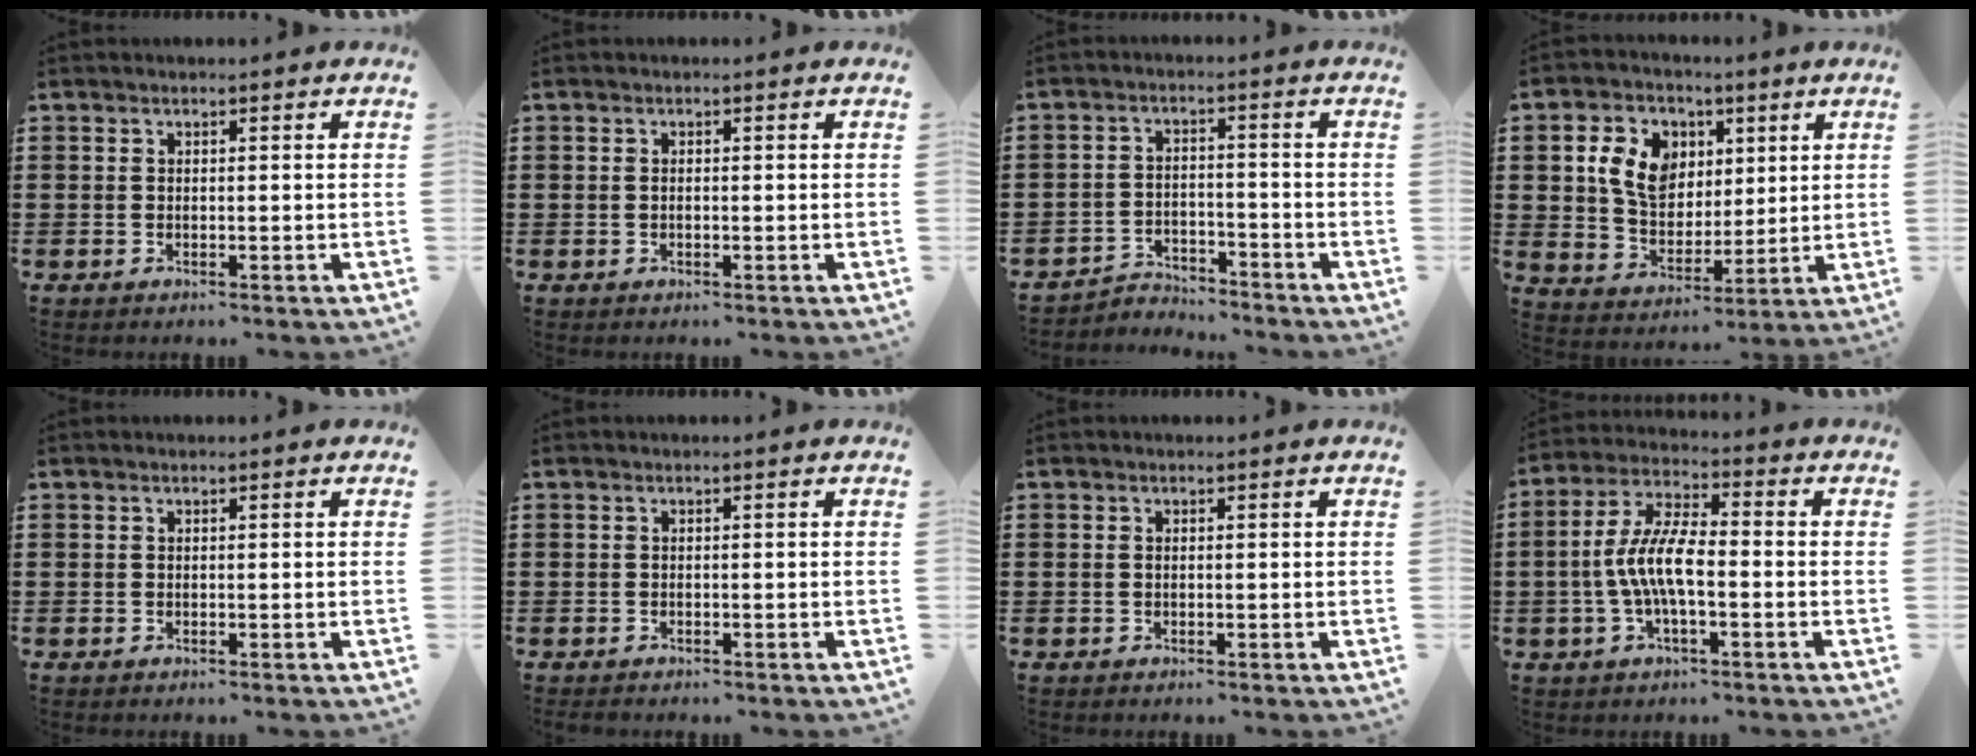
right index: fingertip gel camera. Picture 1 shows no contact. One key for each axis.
{"total": 0.6, "fx": -0.1, "fy": 0.3, "fz": 0.5, "tx": -0.012, "ty": -0.001, "tz": -0.001}
{"total": 3.5, "fx": -3.4, "fy": 0.7, "fz": 0.0, "tx": -0.008, "ty": 0.006, "tz": -0.073}
{"total": 9.0, "fx": 2.8, "fy": 7.1, "fz": 4.7, "tx": -0.104, "ty": 0.020, "tz": 0.050}
{"total": 0.0}
{"total": 0.5, "fx": -0.5, "fy": 0.0, "fz": 0.0, "tx": -0.003, "ty": -0.003, "tz": -0.010}
{"total": 0.0}
{"total": 8.1, "fx": -1.6, "fy": 2.6, "fz": 7.5, "tx": -0.178, "ty": -0.012, "tz": -0.038}